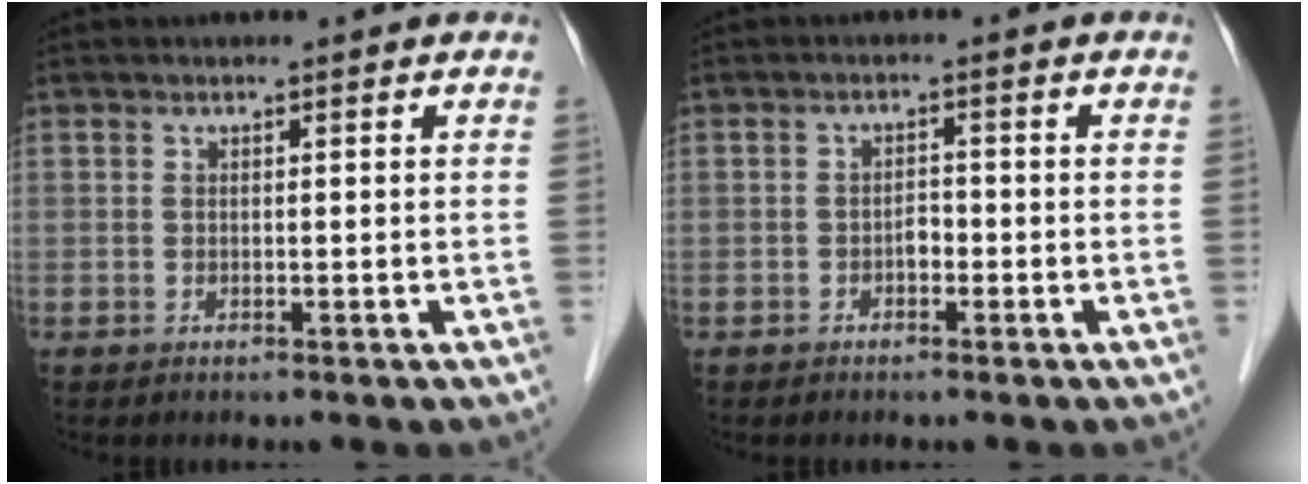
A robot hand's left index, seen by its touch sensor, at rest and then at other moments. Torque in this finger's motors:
{"motor_torque": [0.03, 0.02, 0.00, 0.00]}